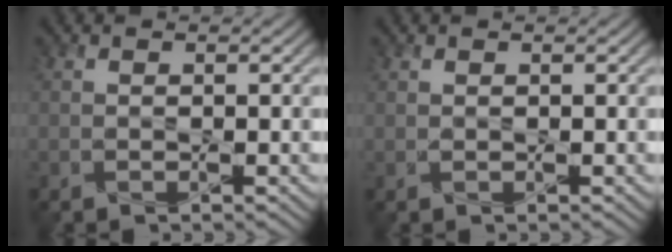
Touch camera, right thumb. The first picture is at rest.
{"total": 0.0}